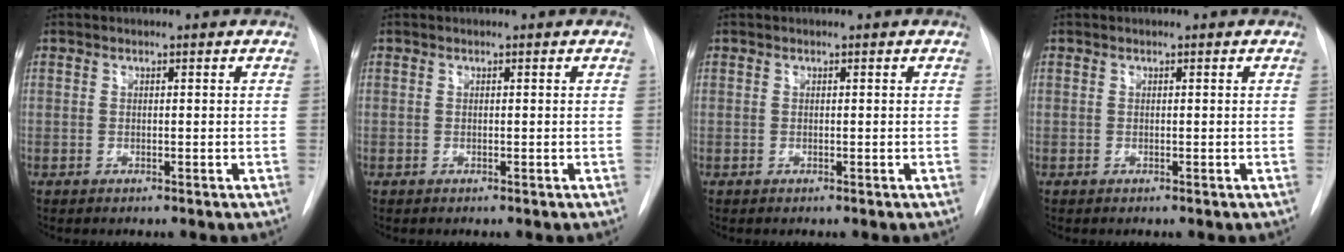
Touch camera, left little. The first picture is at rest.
{"total": 0.0}
{"total": 0.0}
{"total": 0.0}